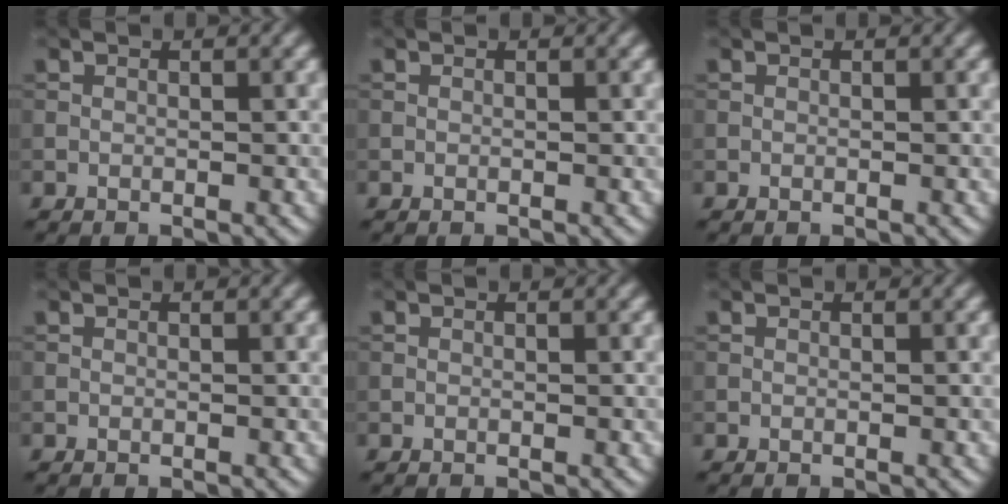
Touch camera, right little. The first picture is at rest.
{"total": 0.0}
{"total": 0.0}
{"total": 0.0}
{"total": 0.0}
{"total": 0.0}